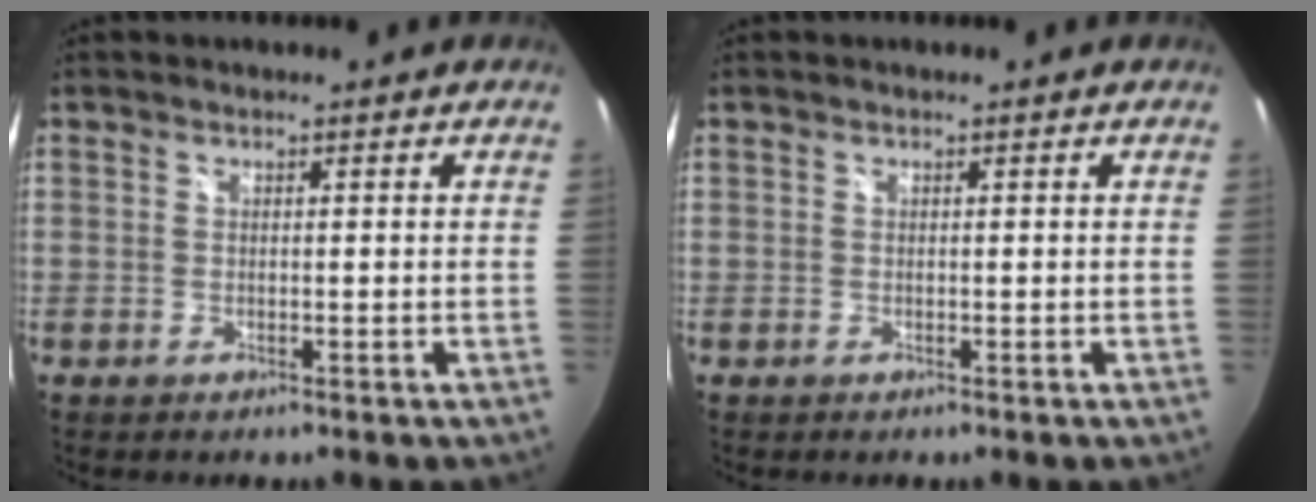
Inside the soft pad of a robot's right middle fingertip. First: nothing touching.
{"total": 0.0}